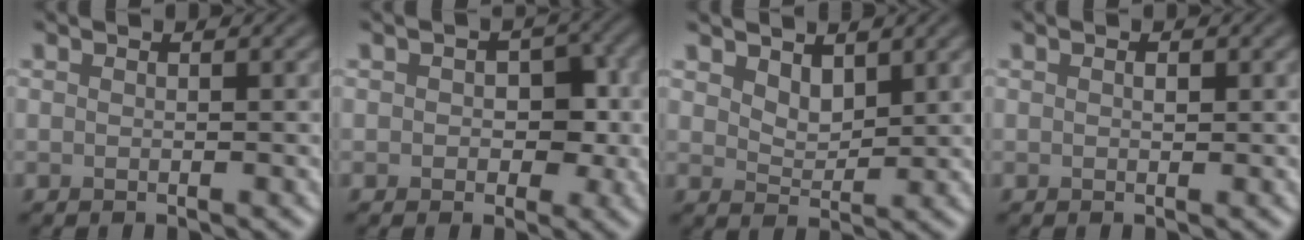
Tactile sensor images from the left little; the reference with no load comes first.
{"total": 3.3, "force": [-0.2, 2.5, 2.1], "torque": [-0.018, -0.003, -0.004]}
{"total": 2.0, "force": [1.5, 1.0, 0.8], "torque": [-0.021, -0.006, 0.030]}
{"total": 0.6, "force": [0.1, 0.3, 0.4], "torque": [-0.007, 0.000, 0.001]}